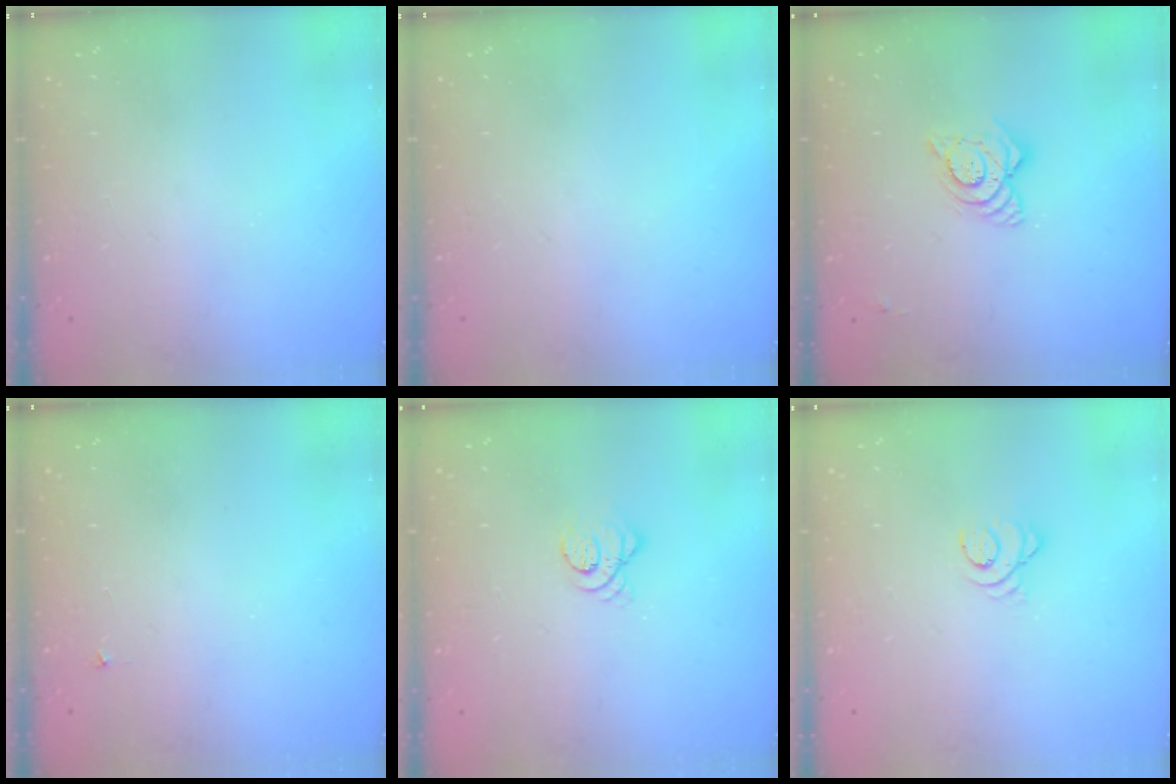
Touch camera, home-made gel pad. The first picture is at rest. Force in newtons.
{"total": 0.0}
{"total": 8.4, "press": 8.3, "slide": 1.0}
{"total": 2.6, "press": 2.5, "slide": 0.4}
{"total": 3.0, "press": 2.9, "slide": 0.3}
{"total": 2.5, "press": 2.5, "slide": 0.2}